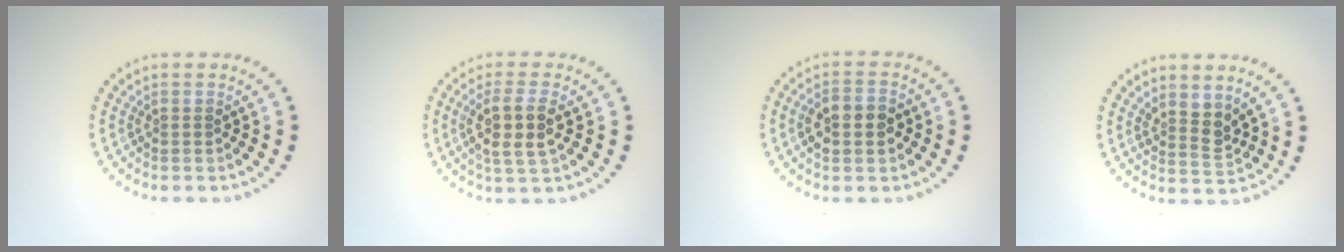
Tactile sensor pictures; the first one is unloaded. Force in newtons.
{"total": 3.6, "press": 3.4, "slide": 1.4}
{"total": 3.1, "press": 3.0, "slide": 0.4}
{"total": 2.2, "press": 1.7, "slide": 1.4}